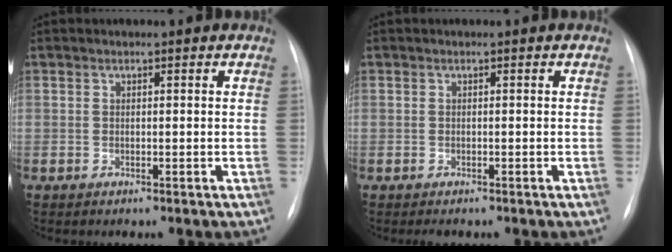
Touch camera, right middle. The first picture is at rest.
{"total": 0.9, "force": [-0.7, 0.3, 0.3], "torque": [-0.007, -0.002, -0.008]}